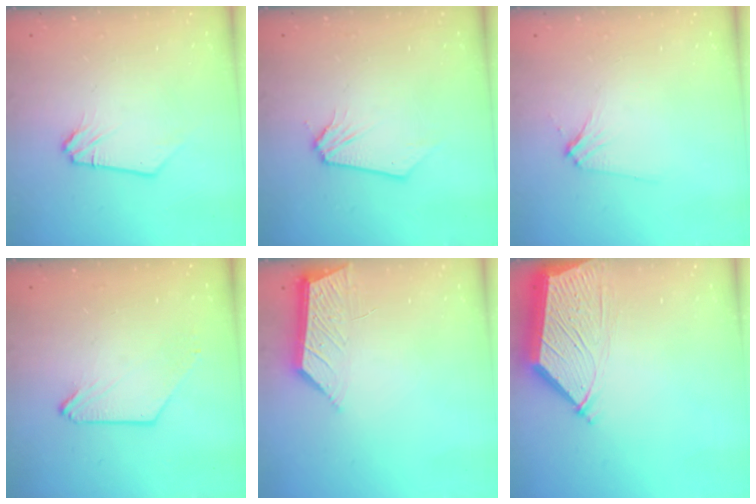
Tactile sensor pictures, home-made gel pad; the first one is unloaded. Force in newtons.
{"total": 0.0}
{"total": 3.3, "press": 3.3, "slide": 0.5}
{"total": 0.0}
{"total": 5.6, "press": 5.5, "slide": 0.7}
{"total": 7.3, "press": 7.3, "slide": 1.0}